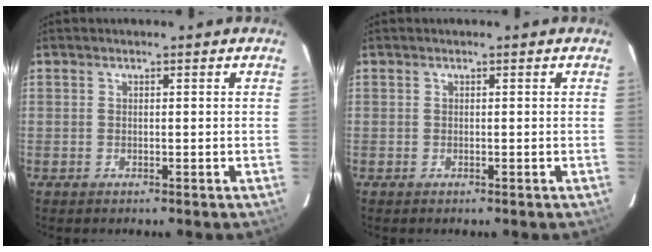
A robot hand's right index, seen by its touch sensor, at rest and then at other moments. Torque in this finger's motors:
{"motor_torque": [0.00, -0.12, 0.04, 0.00]}